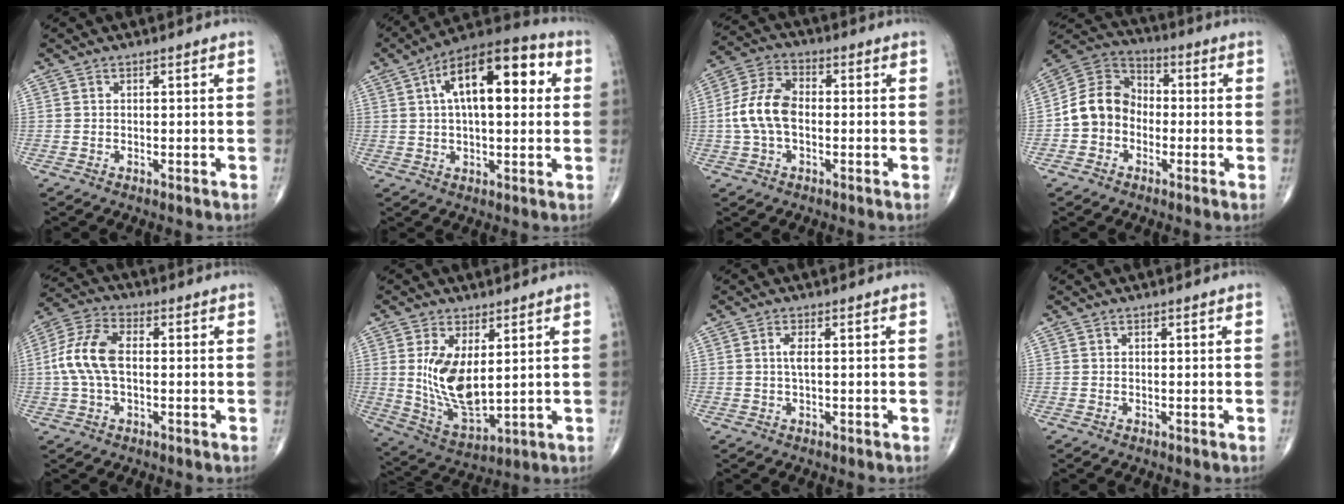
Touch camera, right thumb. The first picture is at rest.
{"total": 18.2, "force": [4.4, 8.2, 15.6], "torque": [-0.220, 0.026, 0.057]}
{"total": 9.6, "force": [-0.9, 5.8, 7.6], "torque": [-0.157, 0.028, -0.024]}
{"total": 10.3, "force": [-2.0, 8.6, 5.2], "torque": [-0.079, 0.040, -0.052]}
{"total": 10.0, "force": [0.1, 5.5, 8.3], "torque": [-0.185, 0.026, -0.004]}
{"total": 11.9, "force": [2.2, 5.7, 10.2], "torque": [-0.185, -0.026, 0.060]}
{"total": 1.8, "force": [0.2, 0.4, 1.7], "torque": [-0.044, -0.001, 0.003]}
{"total": 0.0}